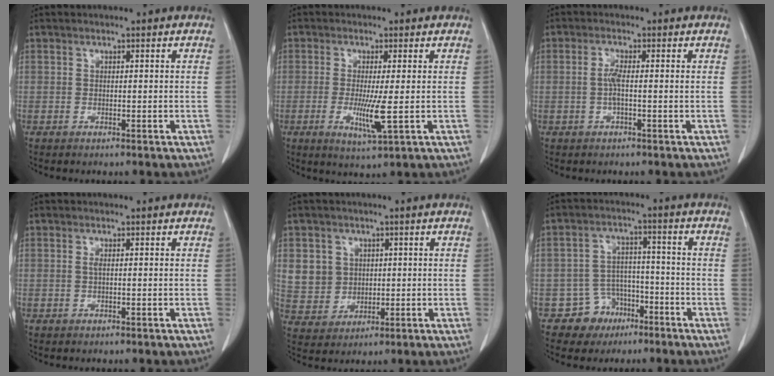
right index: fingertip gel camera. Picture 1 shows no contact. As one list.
[{"total": 5.6, "force": [-0.9, -0.1, 5.5], "torque": [-0.105, -0.016, -0.011]}, {"total": 2.2, "force": [-0.2, 0.1, 2.2], "torque": [-0.044, 0.003, -0.004]}, {"total": 0.6, "force": [0.1, 0.0, 0.6], "torque": [-0.013, 0.000, 0.002]}, {"total": 7.4, "force": [2.0, 6.9, 1.8], "torque": [-0.040, 0.018, 0.053]}, {"total": 6.3, "force": [-3.6, 5.1, 0.3], "torque": [0.005, 0.014, -0.054]}]